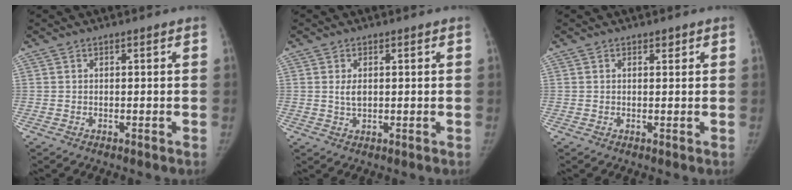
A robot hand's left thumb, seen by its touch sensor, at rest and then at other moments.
{"total": 2.5, "force": [0.4, 1.4, 2.0], "torque": [-0.035, -0.004, 0.010]}
{"total": 0.6, "force": [0.5, 0.4, 0.2], "torque": [0.002, -0.003, 0.006]}